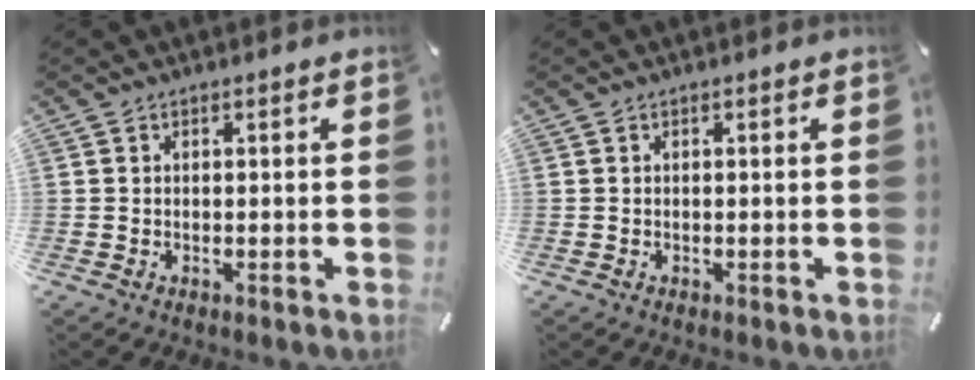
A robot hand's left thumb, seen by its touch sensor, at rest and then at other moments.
{"total": 0.0}